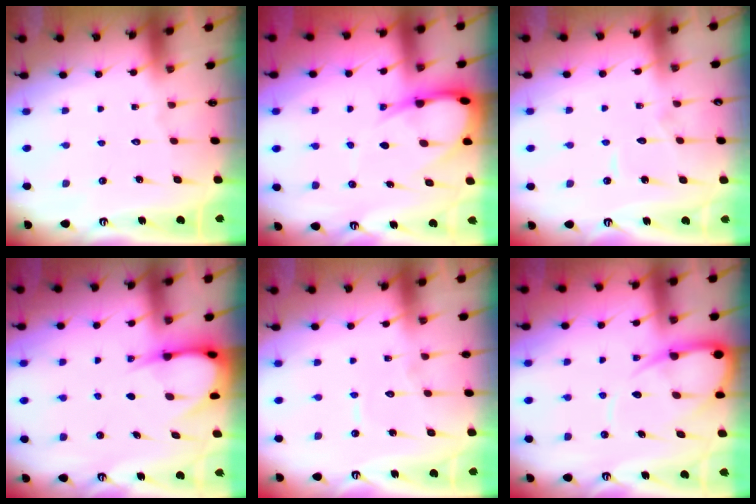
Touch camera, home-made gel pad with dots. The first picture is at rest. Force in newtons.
{"total": 9.8, "press": 9.8, "slide": 1.1}
{"total": 4.0, "press": 4.0, "slide": 0.3}
{"total": 6.4, "press": 6.3, "slide": 0.9}
{"total": 5.8, "press": 5.8, "slide": 0.2}
{"total": 10.4, "press": 10.4, "slide": 1.1}